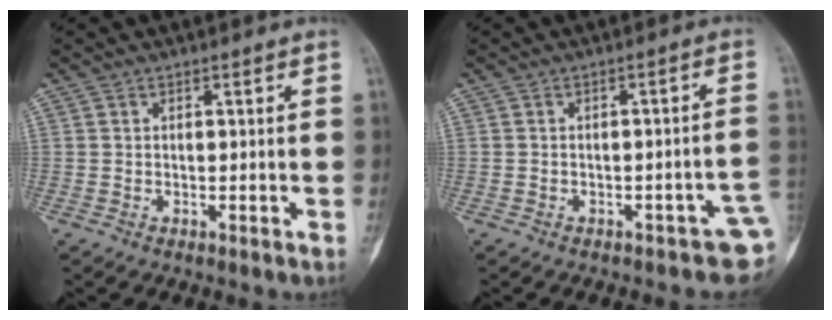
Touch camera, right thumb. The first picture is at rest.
{"total": 5.8, "force": [-2.6, 2.3, 4.7], "torque": [-0.043, 0.022, -0.030]}